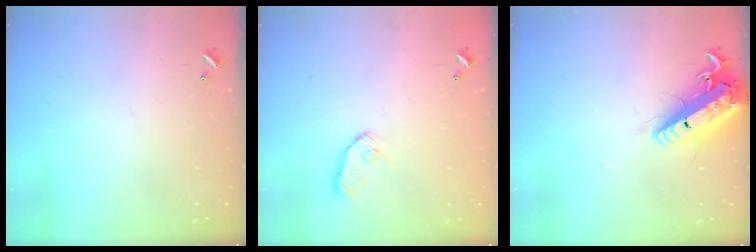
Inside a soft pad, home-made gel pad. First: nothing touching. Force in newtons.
{"total": 8.0, "press": 8.0, "slide": 0.4}
{"total": 19.5, "press": 19.2, "slide": 3.6}